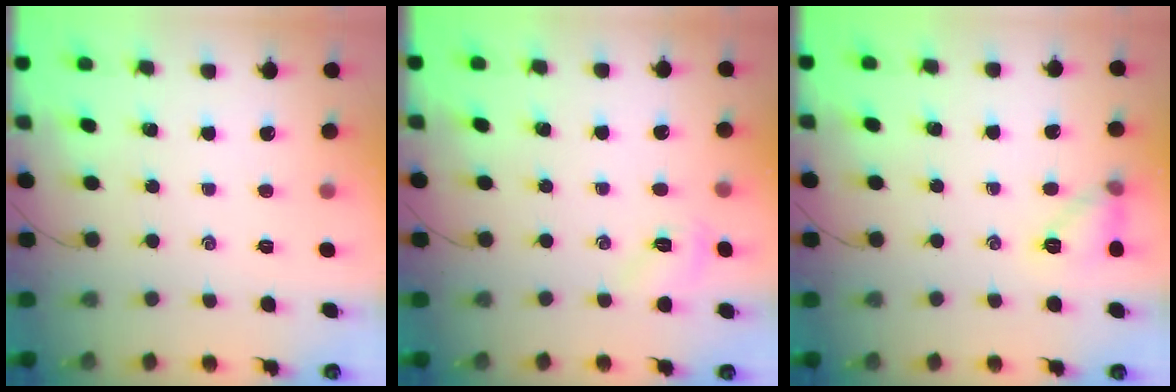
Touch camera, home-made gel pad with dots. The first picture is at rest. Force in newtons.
{"total": 4.9, "press": 4.7, "slide": 1.4}
{"total": 7.7, "press": 7.6, "slide": 1.4}